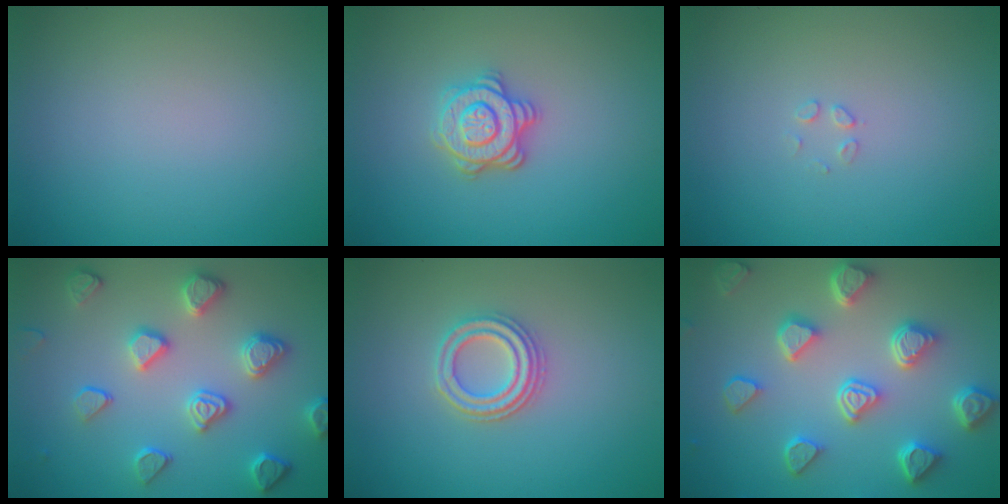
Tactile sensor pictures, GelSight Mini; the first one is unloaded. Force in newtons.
{"total": 3.5, "press": 3.0, "slide": 1.9}
{"total": 0.8, "press": 0.8, "slide": 0.0}
{"total": 4.2, "press": 3.7, "slide": 1.9}
{"total": 2.9, "press": 2.7, "slide": 1.2}
{"total": 6.5, "press": 5.3, "slide": 3.9}